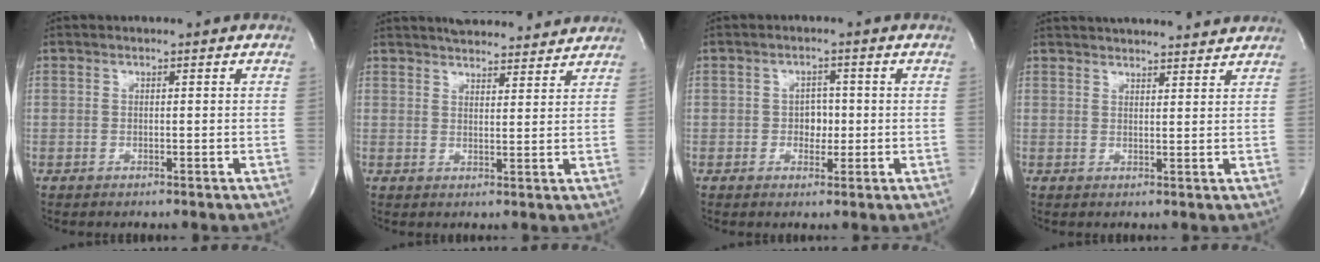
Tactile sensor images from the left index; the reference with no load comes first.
{"total": 12.7, "force": [11.8, 2.8, 4.0], "torque": [-0.052, 0.016, 0.156]}
{"total": 2.7, "force": [-0.5, 2.0, 1.7], "torque": [-0.016, 0.001, -0.007]}
{"total": 14.4, "force": [13.6, 2.3, 4.2], "torque": [-0.061, 0.030, 0.180]}